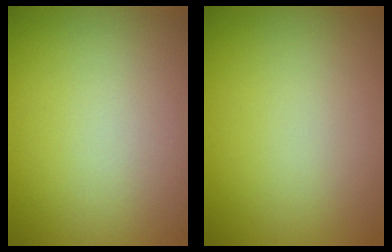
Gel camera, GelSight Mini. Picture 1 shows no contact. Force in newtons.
{"total": 0.0}